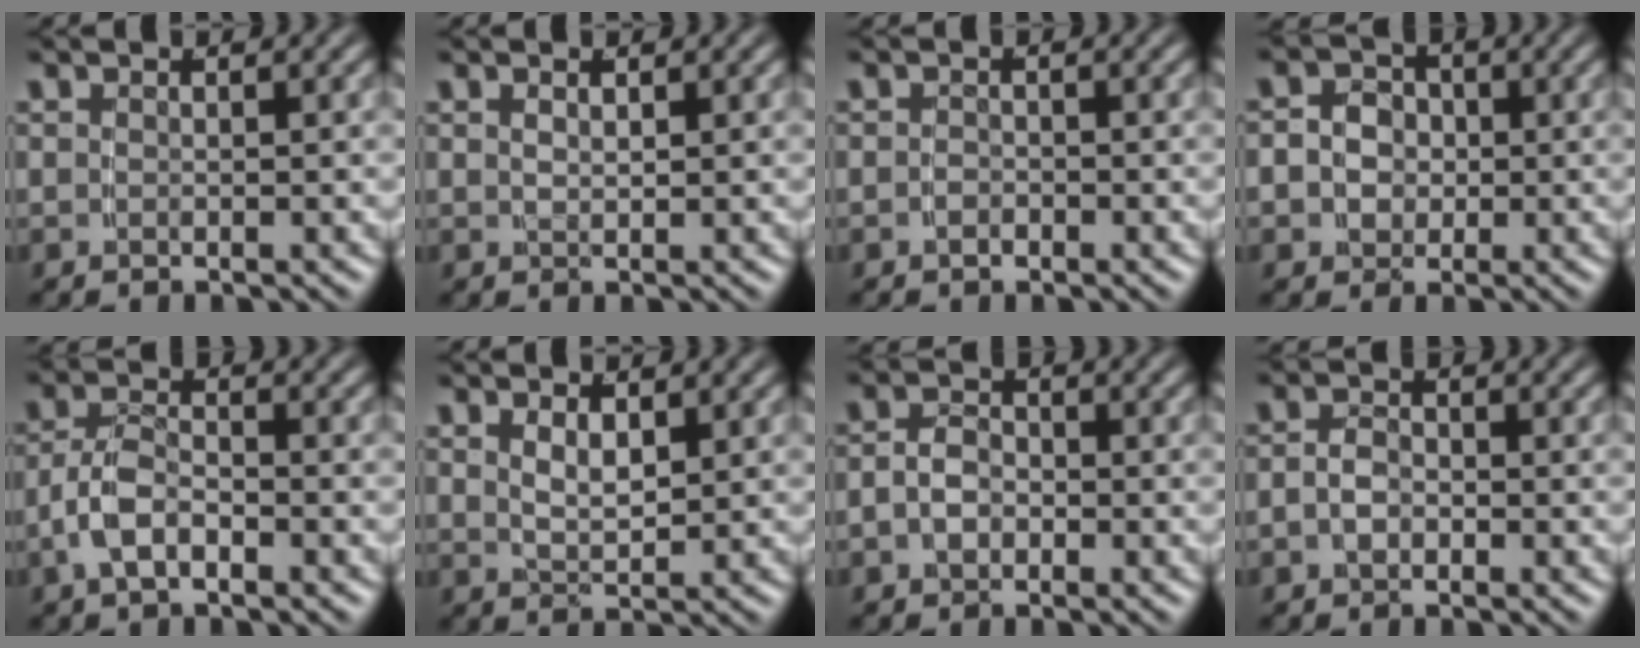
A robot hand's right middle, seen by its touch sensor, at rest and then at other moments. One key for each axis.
{"total": 0.9, "fx": 0.4, "fy": 0.0, "fz": 0.8, "tx": -0.012, "ty": -0.006, "tz": 0.017}
{"total": 0.7, "fx": -0.7, "fy": 0.2, "fz": 0.1, "tx": -0.008, "ty": -0.008, "tz": -0.009}
{"total": 5.6, "fx": -0.5, "fy": 5.1, "fz": 2.2, "tx": -0.061, "ty": -0.024, "tz": -0.006}
{"total": 3.4, "fx": -1.6, "fy": 1.8, "fz": 2.4, "tx": -0.052, "ty": -0.008, "tz": -0.026}
{"total": 2.2, "fx": 0.8, "fy": 0.8, "fz": 1.9, "tx": -0.031, "ty": -0.010, "tz": 0.026}
{"total": 2.8, "fx": -1.0, "fy": 2.1, "fz": 1.5, "tx": -0.038, "ty": -0.010, "tz": -0.014}
{"total": 2.0, "fx": -0.9, "fy": 1.4, "fz": 1.1, "tx": -0.031, "ty": -0.009, "tz": -0.013}